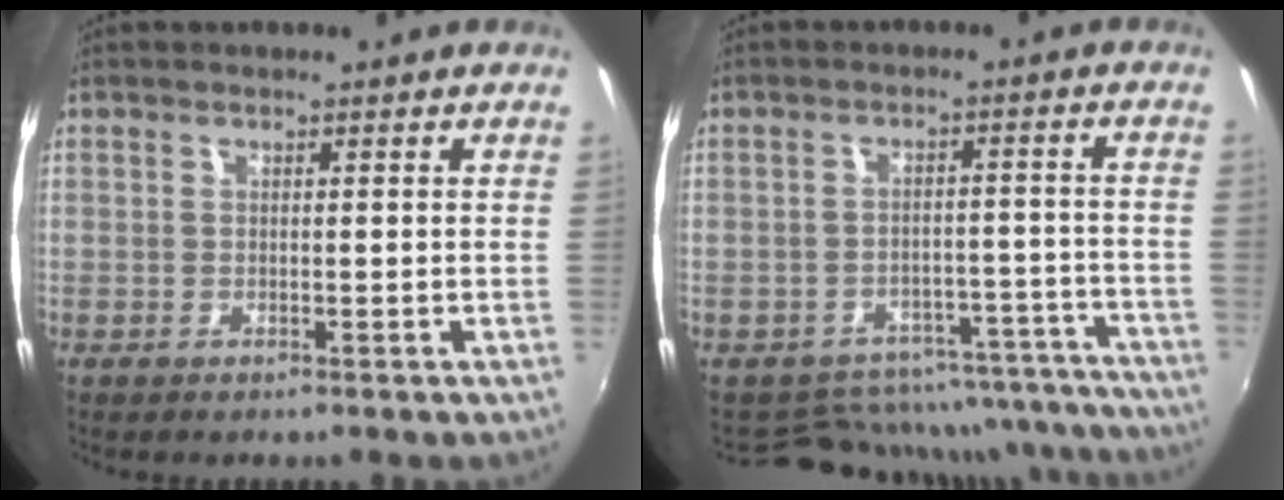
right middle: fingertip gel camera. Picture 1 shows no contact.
{"total": 18.7, "force": [-17.0, 6.6, 4.3], "torque": [-0.075, 0.043, -0.194]}